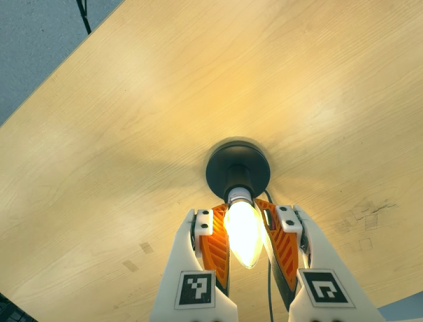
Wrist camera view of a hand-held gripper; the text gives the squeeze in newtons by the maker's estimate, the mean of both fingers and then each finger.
{"total": 25.3, "left": 24.9, "right": 25.6}